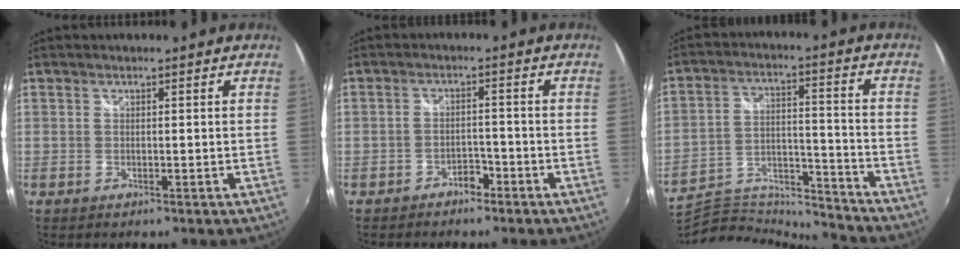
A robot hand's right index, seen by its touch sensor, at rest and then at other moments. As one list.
[{"total": 2.8, "force": [-2.3, 1.4, 0.9], "torque": [-0.022, 0.004, -0.035]}, {"total": 15.0, "force": [-14.2, 3.0, 3.9], "torque": [-0.079, 0.012, -0.244]}]